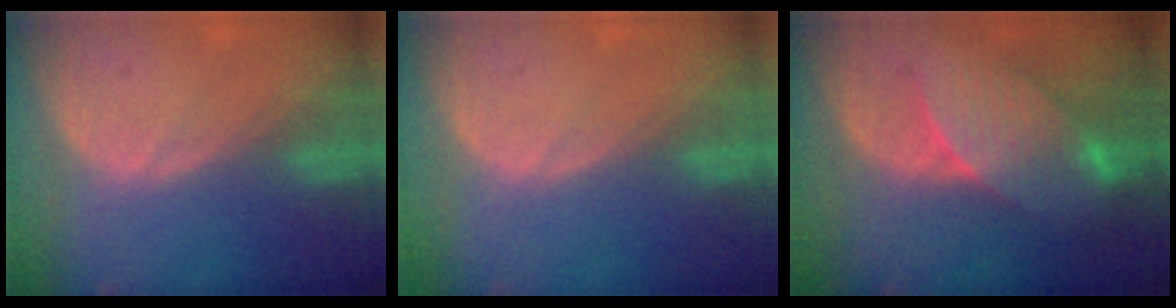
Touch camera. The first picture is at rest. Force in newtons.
{"total": 0.0}
{"total": 8.0, "press": 7.8, "slide": 2.0}